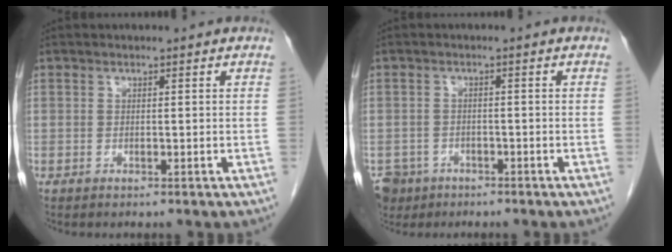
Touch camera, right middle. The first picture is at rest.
{"total": 5.3, "force": [-3.6, 3.9, 0.5], "torque": [-0.013, 0.002, -0.059]}